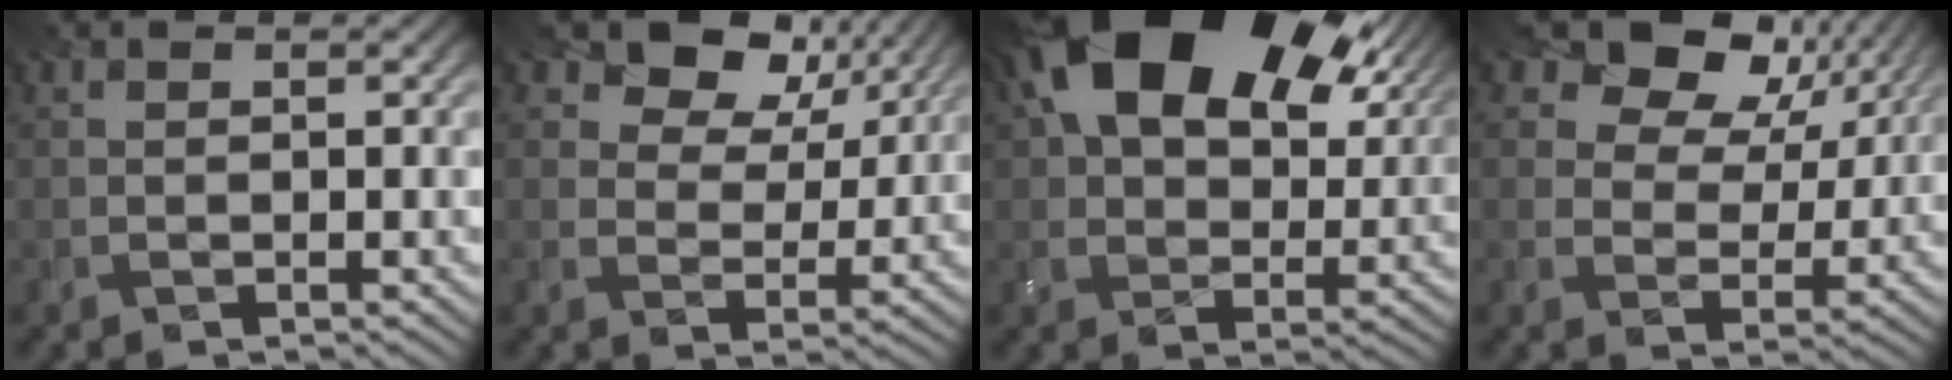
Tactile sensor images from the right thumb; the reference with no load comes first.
{"total": 9.1, "force": [5.8, 5.8, 4.1], "torque": [-0.089, 0.006, 0.089]}
{"total": 20.4, "force": [10.0, 12.2, 12.9], "torque": [-0.235, 0.044, 0.169]}
{"total": 12.1, "force": [7.5, 7.5, 5.8], "torque": [-0.120, 0.021, 0.109]}